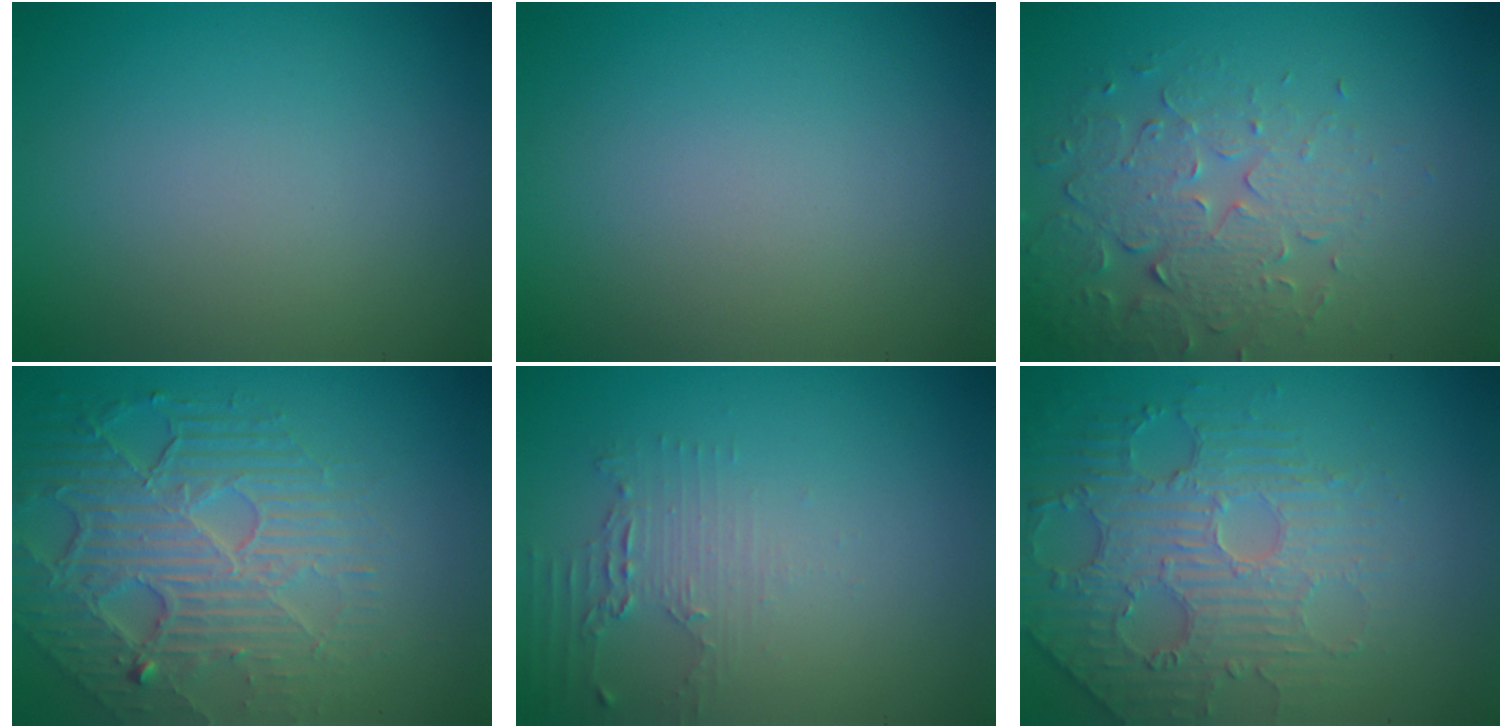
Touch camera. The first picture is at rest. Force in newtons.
{"total": 0.0}
{"total": 3.9, "press": 3.6, "slide": 1.4}
{"total": 7.0, "press": 5.1, "slide": 4.8}
{"total": 2.2, "press": 1.6, "slide": 1.5}
{"total": 4.7, "press": 3.7, "slide": 2.8}